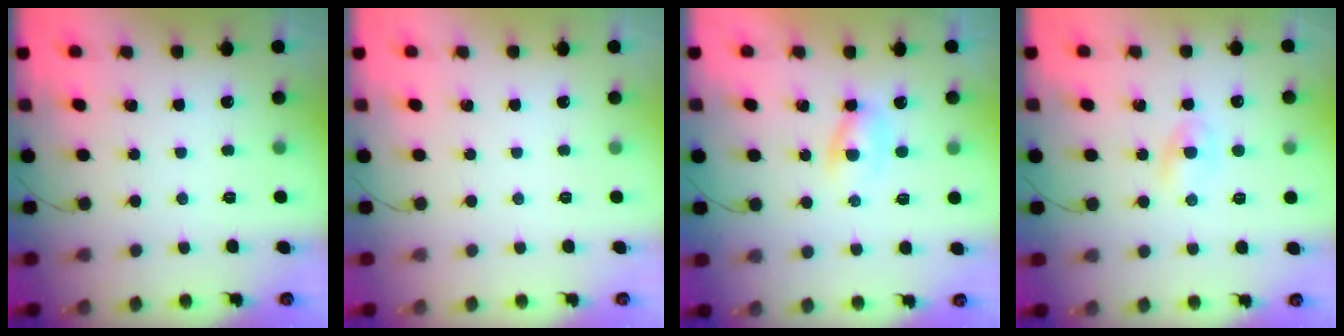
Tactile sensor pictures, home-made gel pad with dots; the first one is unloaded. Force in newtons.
{"total": 0.0}
{"total": 2.3, "press": 2.2, "slide": 0.8}
{"total": 1.8, "press": 1.5, "slide": 0.9}